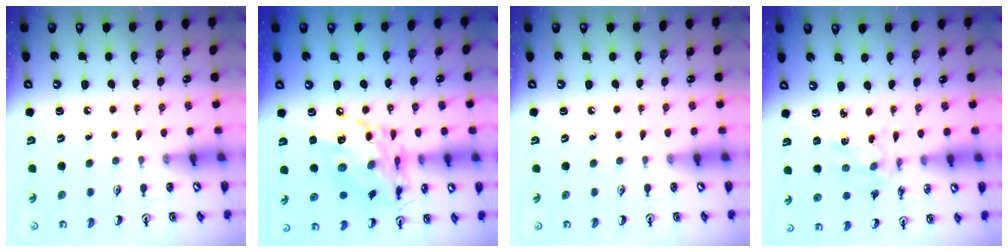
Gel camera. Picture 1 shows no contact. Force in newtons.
{"total": 17.1, "press": 17.1, "slide": 1.4}
{"total": 0.0}
{"total": 2.2, "press": 2.2, "slide": 0.4}